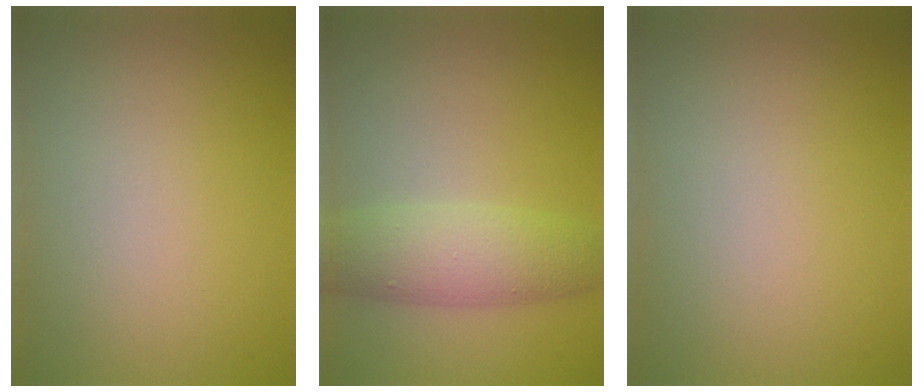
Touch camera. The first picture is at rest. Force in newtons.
{"total": 4.9, "press": 4.9, "slide": 0.1}
{"total": 0.0}